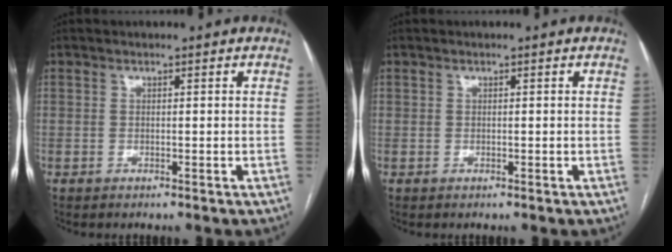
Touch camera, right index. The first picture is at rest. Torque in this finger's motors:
{"motor_torque": [-0.34, 0.10, 0.00, 0.00]}